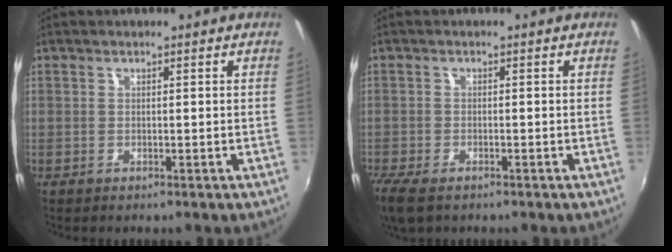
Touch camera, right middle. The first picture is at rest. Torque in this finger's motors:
{"motor_torque": [1.09, -1.04, 0.43, 0.13]}